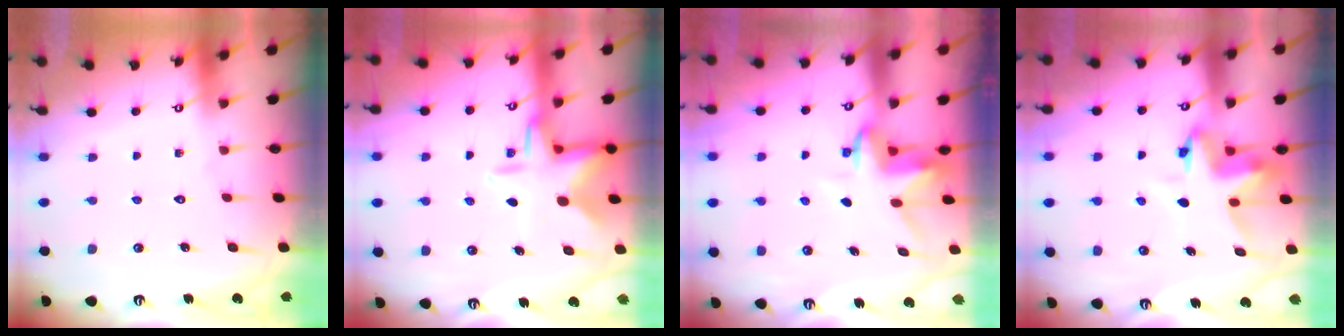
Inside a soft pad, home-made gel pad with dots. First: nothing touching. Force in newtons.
{"total": 9.1, "press": 8.9, "slide": 2.2}
{"total": 3.6, "press": 3.6, "slide": 0.3}
{"total": 5.2, "press": 5.1, "slide": 0.3}